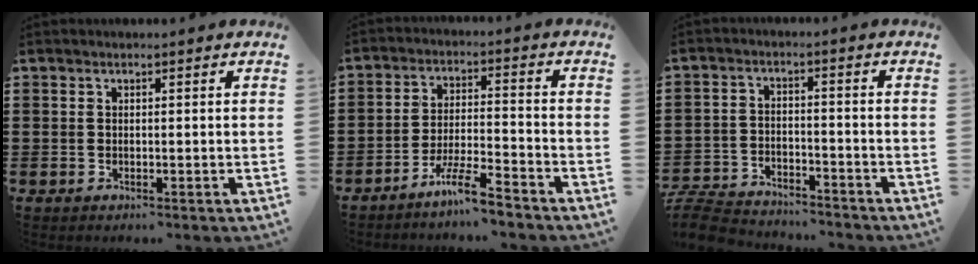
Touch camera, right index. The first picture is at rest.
{"total": 6.5, "force": [-5.5, 0.3, 3.4], "torque": [-0.076, -0.004, -0.106]}
{"total": 6.2, "force": [-6.1, 1.0, 0.8], "torque": [-0.036, 0.004, -0.127]}